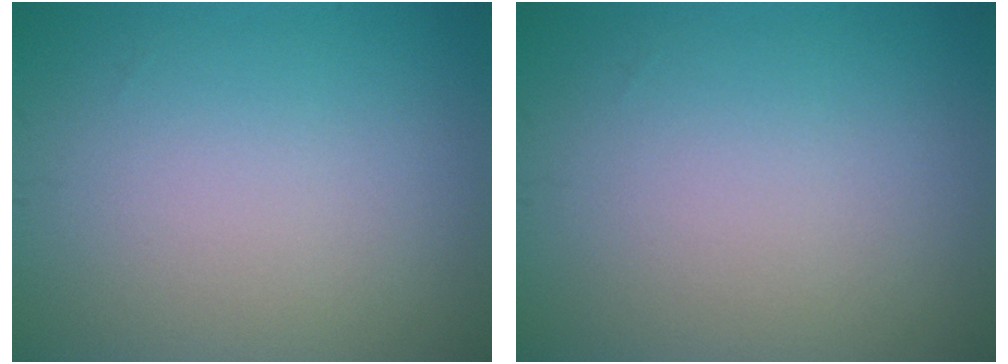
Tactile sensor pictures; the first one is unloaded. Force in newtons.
{"total": 0.0}